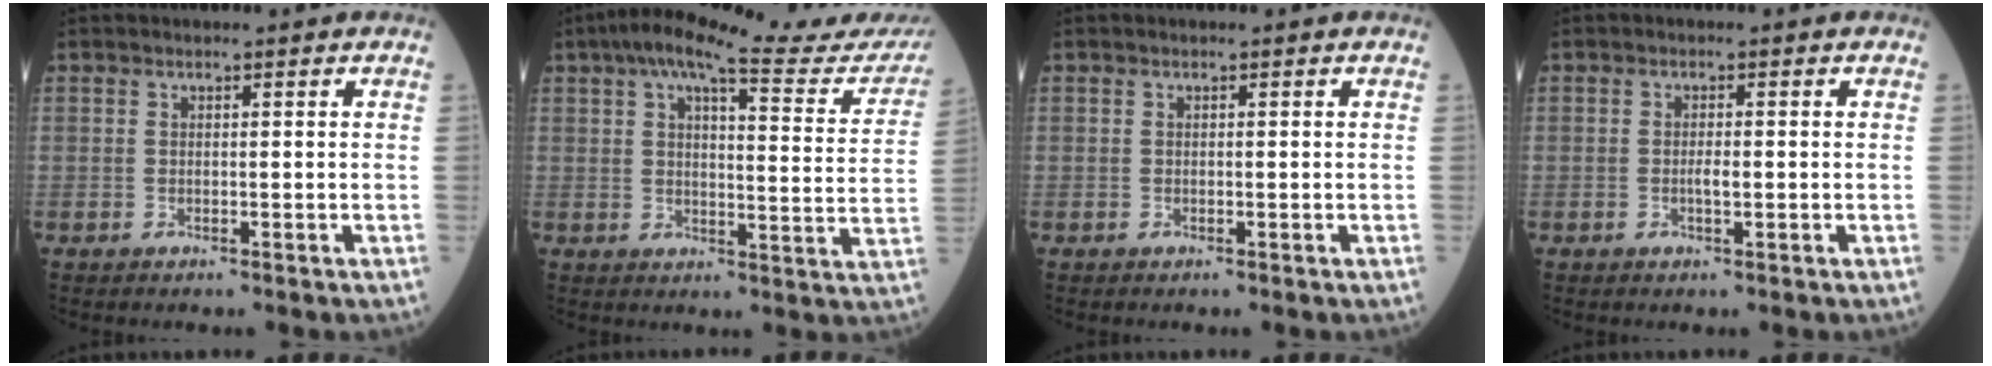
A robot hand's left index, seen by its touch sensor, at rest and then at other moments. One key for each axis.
{"total": 20.1, "fx": 17.9, "fy": 1.8, "fz": 8.9, "tx": -0.128, "ty": -0.019, "tz": 0.216}
{"total": 0.0}
{"total": 1.4, "fx": -0.3, "fy": 0.3, "fz": 1.4, "tx": -0.028, "ty": 0.000, "tz": -0.005}